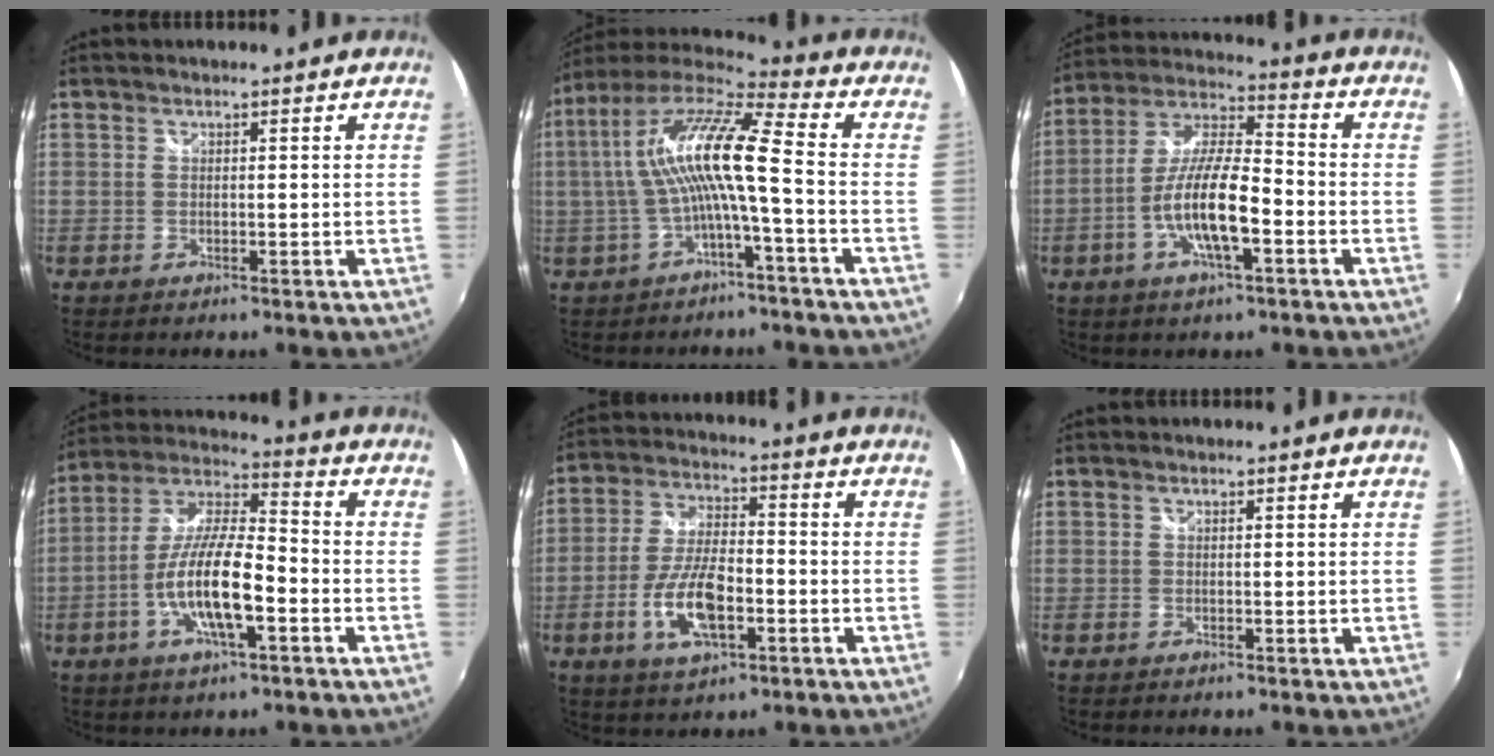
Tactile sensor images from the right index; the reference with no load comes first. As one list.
[{"total": 13.5, "force": [-1.3, 1.0, 13.4], "torque": [-0.256, 0.014, -0.023]}, {"total": 12.7, "force": [-4.4, 3.1, 11.5], "torque": [-0.234, 0.003, -0.084]}, {"total": 13.8, "force": [-4.8, 3.4, 12.5], "torque": [-0.251, 0.000, -0.091]}, {"total": 11.3, "force": [-4.0, 4.4, 9.6], "torque": [-0.198, 0.000, -0.071]}, {"total": 0.0}]